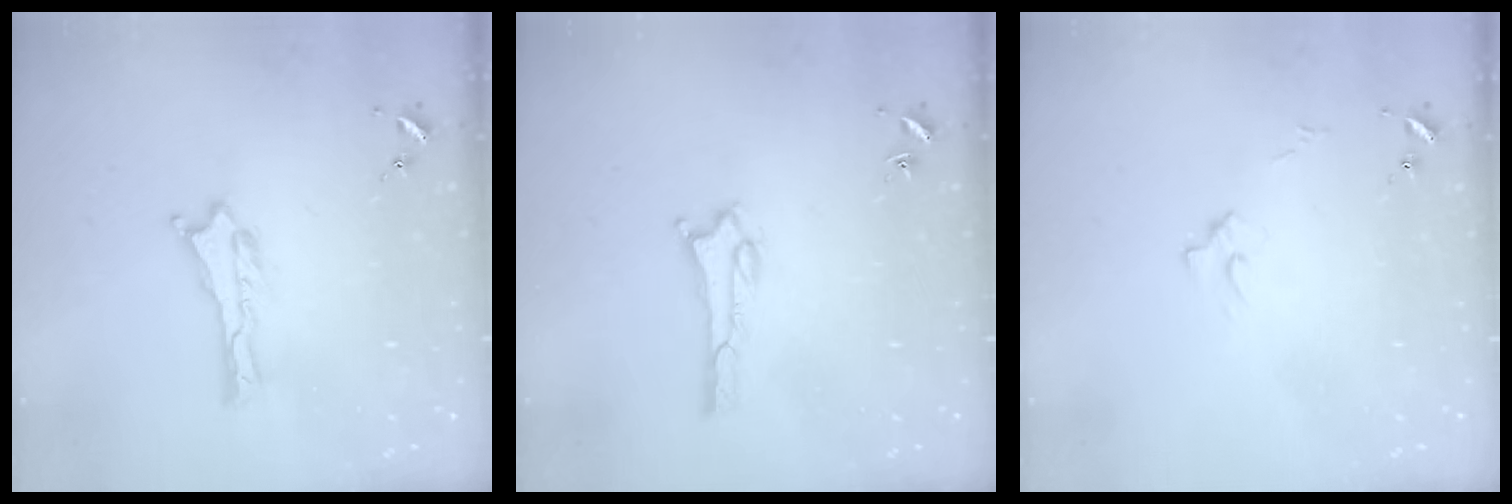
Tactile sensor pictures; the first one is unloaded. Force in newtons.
{"total": 1.5, "press": 1.5, "slide": 0.2}
{"total": 2.7, "press": 2.7, "slide": 0.3}